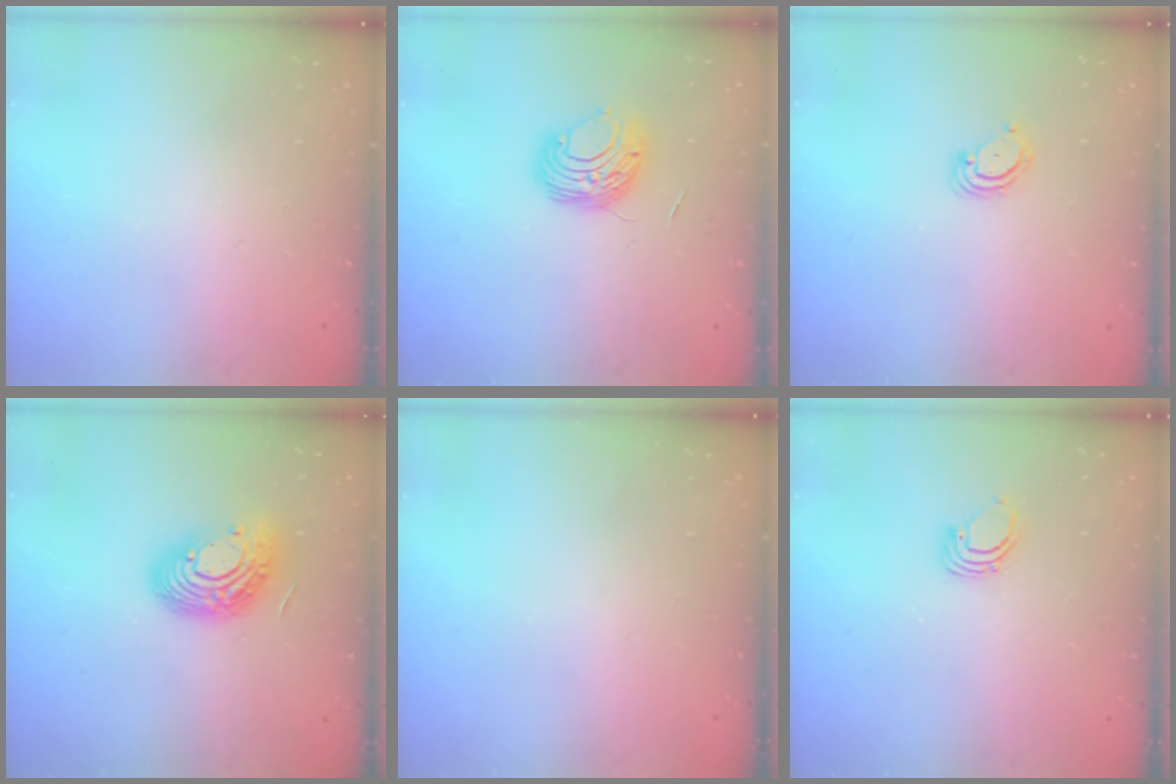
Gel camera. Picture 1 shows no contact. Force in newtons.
{"total": 9.3, "press": 9.3, "slide": 0.5}
{"total": 3.5, "press": 3.5, "slide": 0.3}
{"total": 13.3, "press": 13.3, "slide": 1.0}
{"total": 0.0}
{"total": 2.7, "press": 2.7, "slide": 0.1}